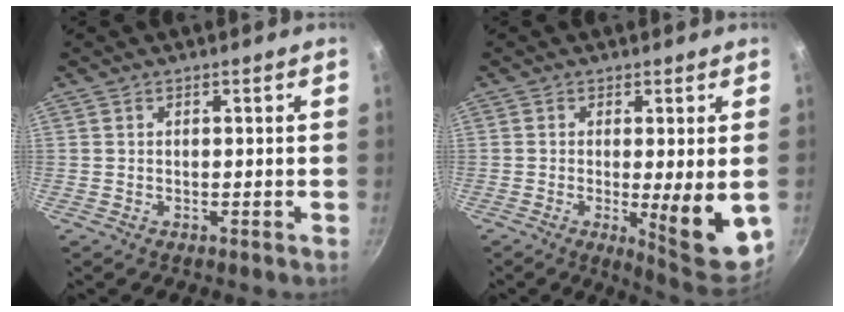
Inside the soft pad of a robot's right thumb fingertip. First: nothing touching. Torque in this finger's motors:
{"motor_torque": [-0.13, 0.44, 0.68, 0.24, 0.08]}